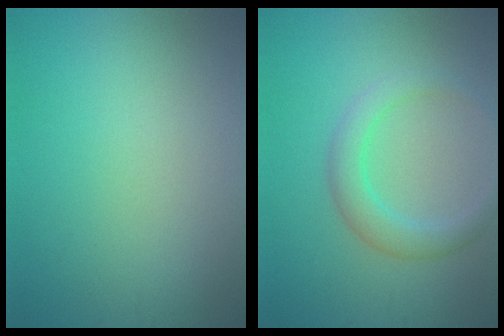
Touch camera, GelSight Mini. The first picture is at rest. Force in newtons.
{"total": 3.1, "press": 3.1, "slide": 0.1}